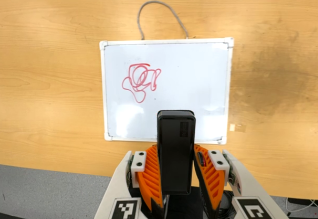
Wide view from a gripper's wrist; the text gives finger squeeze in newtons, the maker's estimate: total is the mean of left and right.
{"total": 3.5, "left": 2.0, "right": 5.0}